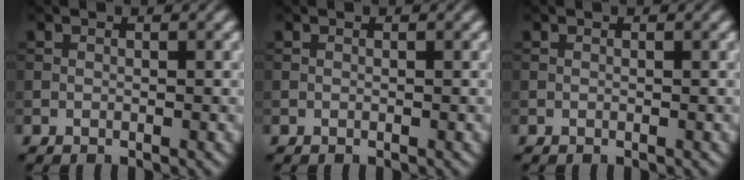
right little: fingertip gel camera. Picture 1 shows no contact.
{"total": 0.0}
{"total": 0.0}